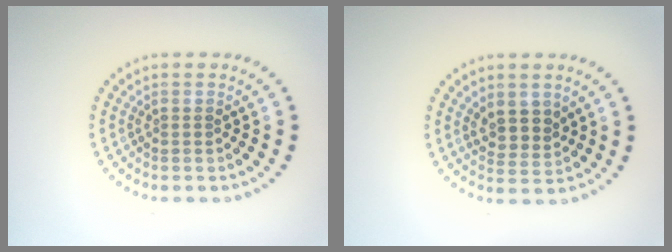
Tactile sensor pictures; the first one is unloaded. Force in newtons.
{"total": 2.5, "press": 2.2, "slide": 1.1}